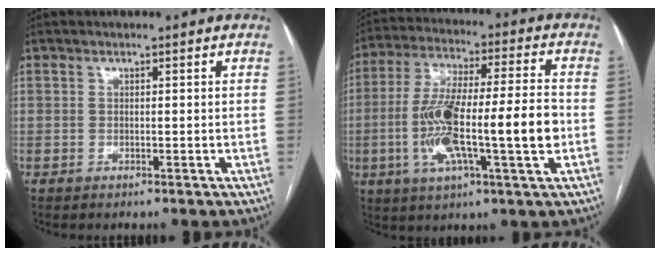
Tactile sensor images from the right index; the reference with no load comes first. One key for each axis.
{"total": 17.4, "fx": -3.0, "fy": 1.7, "fz": 17.0, "tx": -0.317, "ty": 0.008, "tz": -0.053}